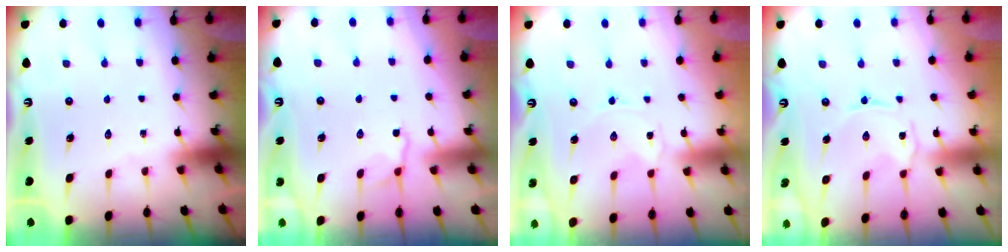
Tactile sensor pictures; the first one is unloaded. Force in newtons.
{"total": 2.5, "press": 1.9, "slide": 1.6}
{"total": 0.0}
{"total": 0.7, "press": 0.6, "slide": 0.2}